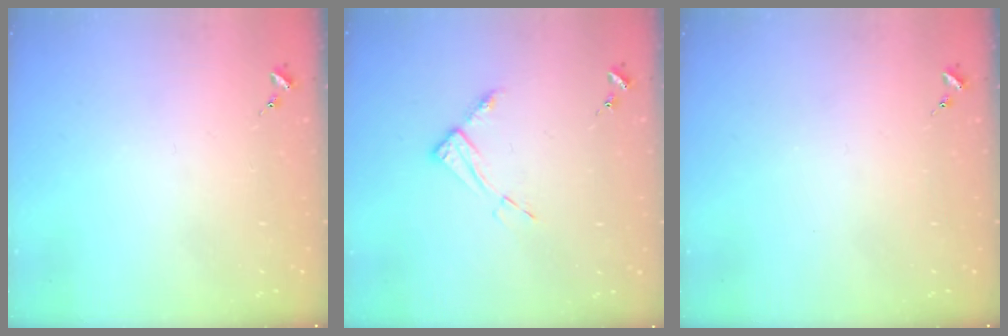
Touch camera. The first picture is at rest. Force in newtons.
{"total": 7.7, "press": 7.7, "slide": 0.6}
{"total": 0.0}